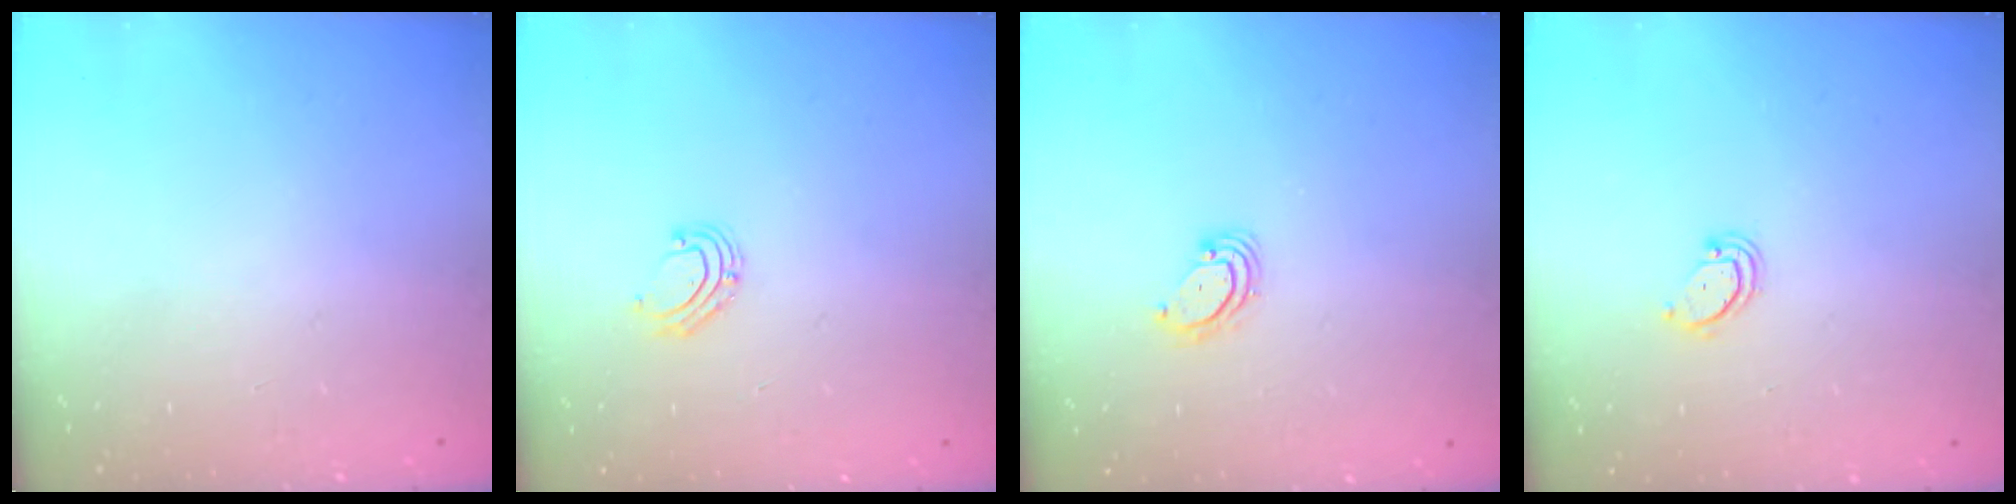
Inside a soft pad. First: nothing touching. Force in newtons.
{"total": 4.1, "press": 4.1, "slide": 0.4}
{"total": 3.1, "press": 3.1, "slide": 0.3}
{"total": 2.9, "press": 2.9, "slide": 0.2}